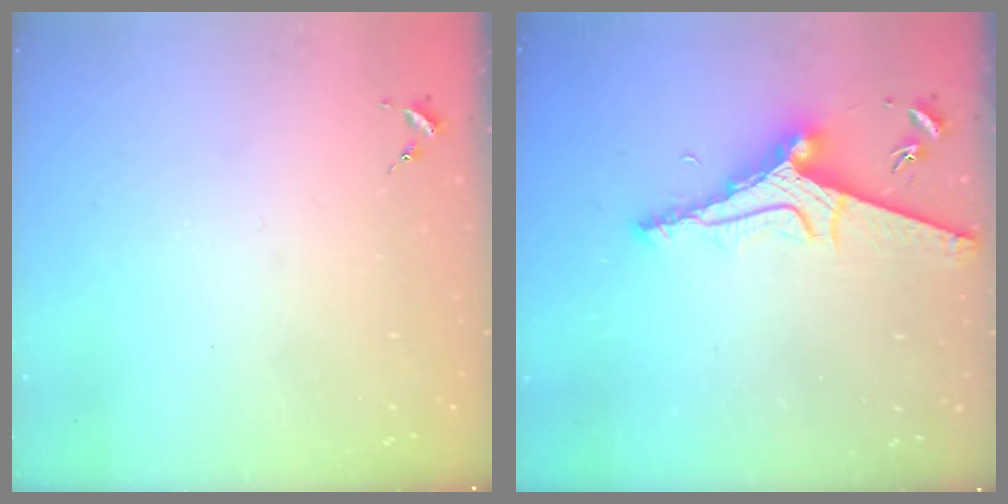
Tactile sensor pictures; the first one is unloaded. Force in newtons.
{"total": 10.8, "press": 10.7, "slide": 1.4}